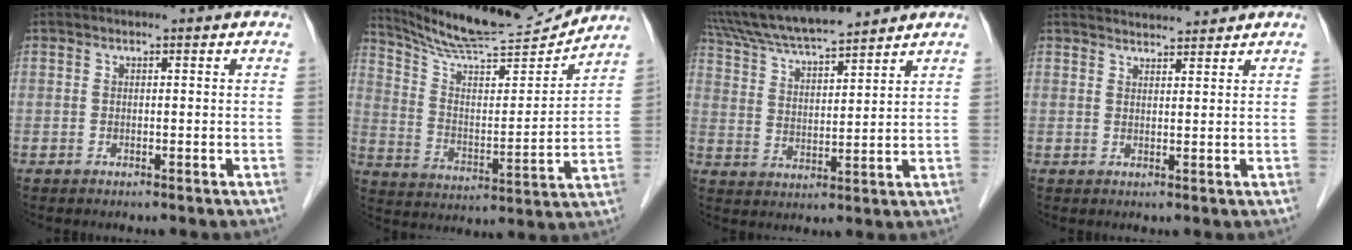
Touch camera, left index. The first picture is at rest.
{"total": 16.5, "force": [16.0, 0.2, 4.1], "torque": [-0.086, -0.016, 0.261]}
{"total": 14.1, "force": [12.8, 1.1, 5.8], "torque": [-0.114, 0.024, 0.233]}
{"total": 4.9, "force": [4.8, 0.2, 0.4], "torque": [-0.011, 0.025, 0.072]}